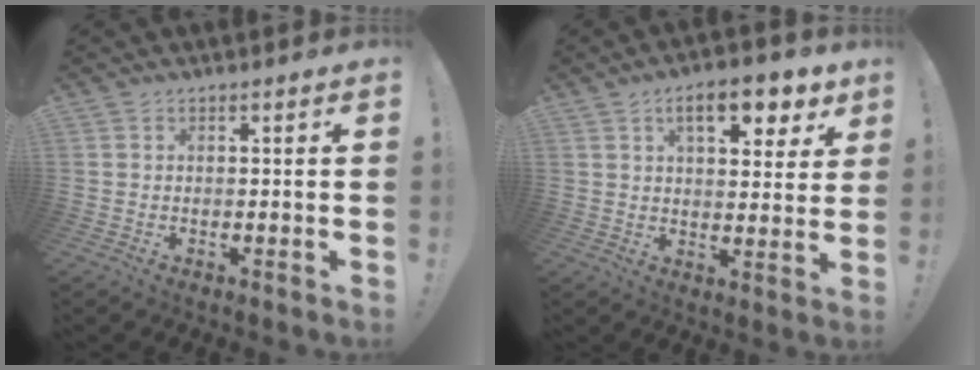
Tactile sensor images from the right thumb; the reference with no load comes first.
{"total": 11.5, "force": [6.0, 4.5, 8.8], "torque": [-0.112, -0.023, 0.096]}